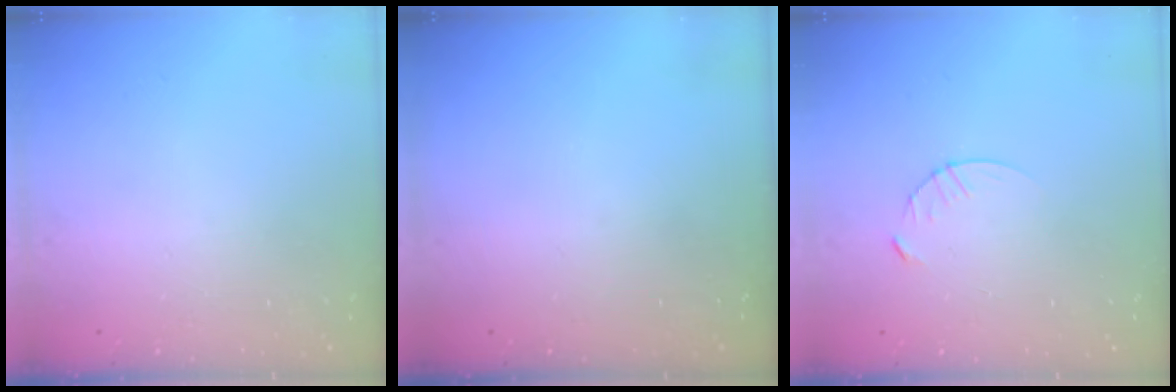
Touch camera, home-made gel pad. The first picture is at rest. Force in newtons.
{"total": 0.0}
{"total": 3.9, "press": 3.8, "slide": 0.4}